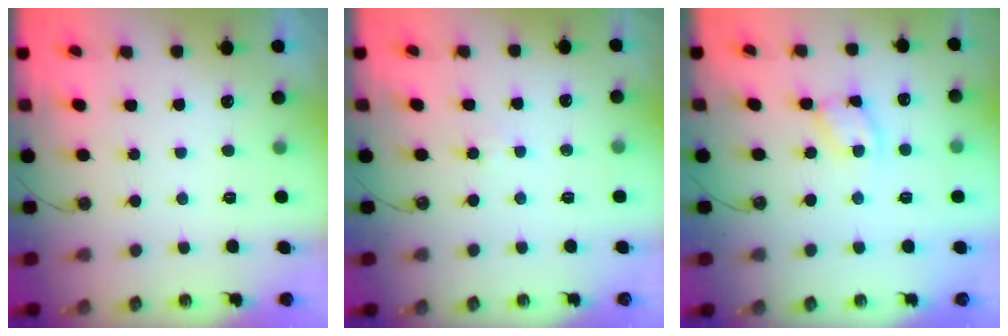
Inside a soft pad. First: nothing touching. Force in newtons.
{"total": 2.4, "press": 2.4, "slide": 0.2}
{"total": 7.0, "press": 7.0, "slide": 0.4}